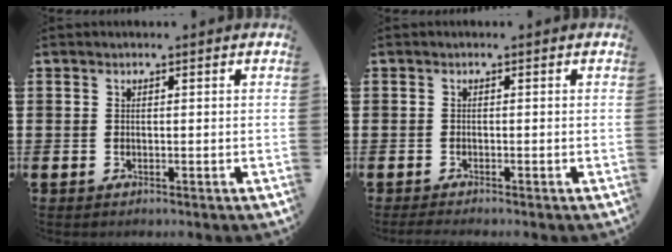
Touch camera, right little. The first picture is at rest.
{"total": 0.7, "force": [-0.5, 0.0, 0.4], "torque": [-0.007, -0.002, -0.011]}